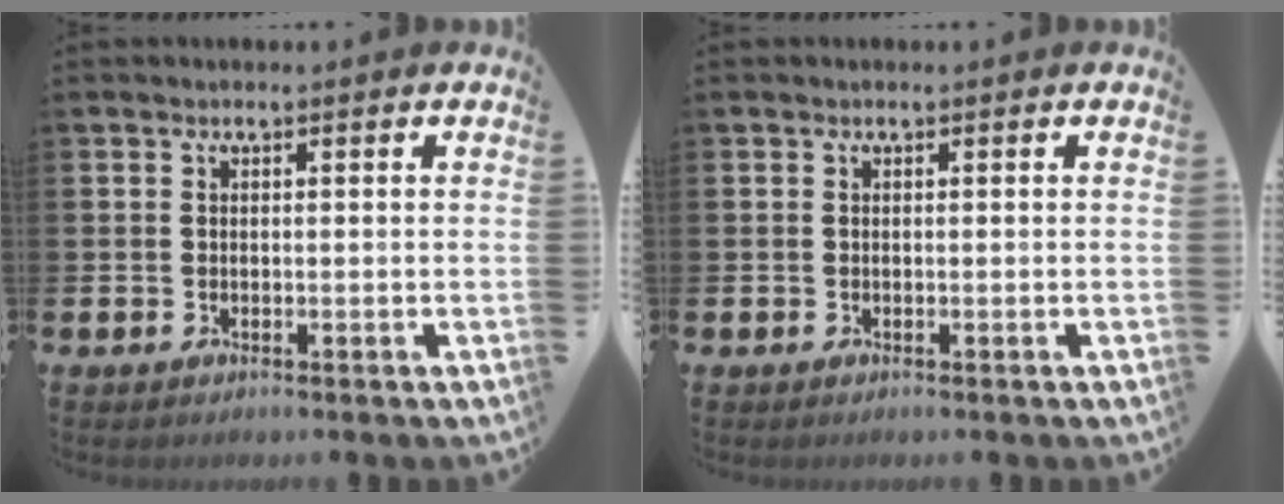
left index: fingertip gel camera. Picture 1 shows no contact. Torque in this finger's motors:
{"motor_torque": [0.00, 0.00, 0.00, -0.01]}